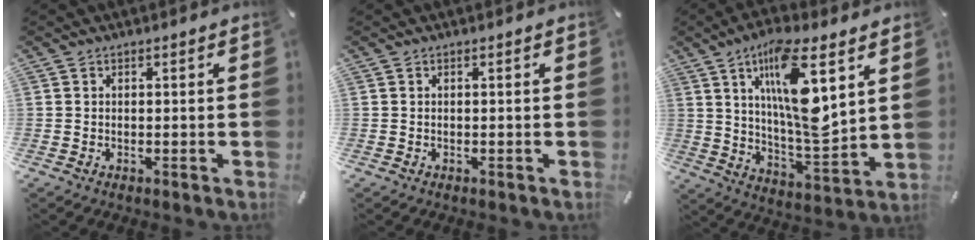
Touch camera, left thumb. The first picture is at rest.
{"total": 0.0}
{"total": 17.5, "force": [7.6, 5.1, 14.9], "torque": [-0.297, -0.038, 0.115]}